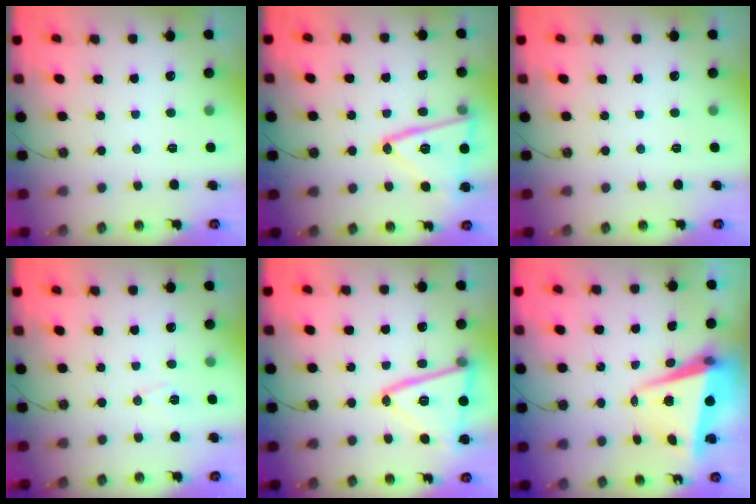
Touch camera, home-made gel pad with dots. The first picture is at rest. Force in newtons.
{"total": 18.3, "press": 18.3, "slide": 0.9}
{"total": 0.0}
{"total": 6.1, "press": 4.9, "slide": 3.6}
{"total": 19.0, "press": 18.9, "slide": 1.7}
{"total": 6.8, "press": 6.6, "slide": 1.8}